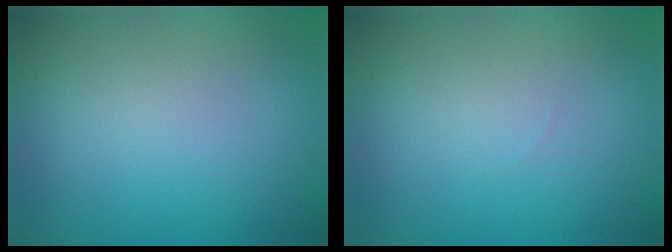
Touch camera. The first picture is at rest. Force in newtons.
{"total": 0.5, "press": 0.5, "slide": 0.0}